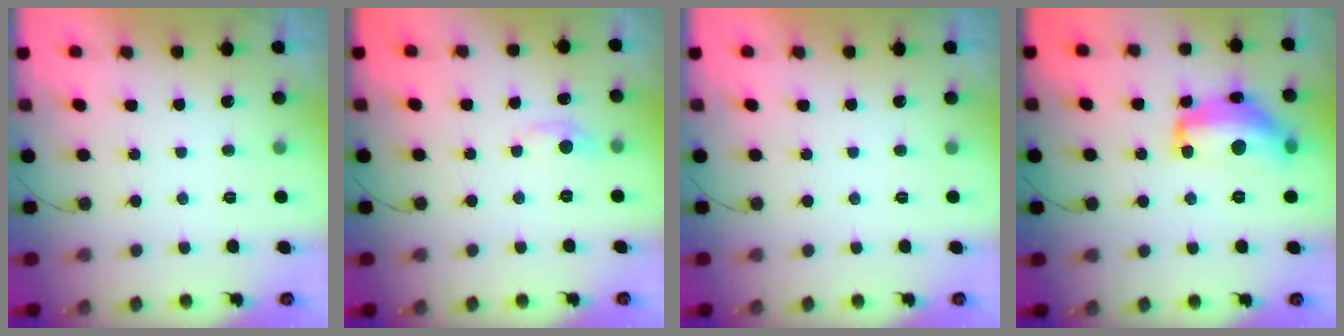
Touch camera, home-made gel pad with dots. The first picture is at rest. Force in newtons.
{"total": 5.9, "press": 5.8, "slide": 0.9}
{"total": 0.0}
{"total": 16.0, "press": 16.0, "slide": 1.1}